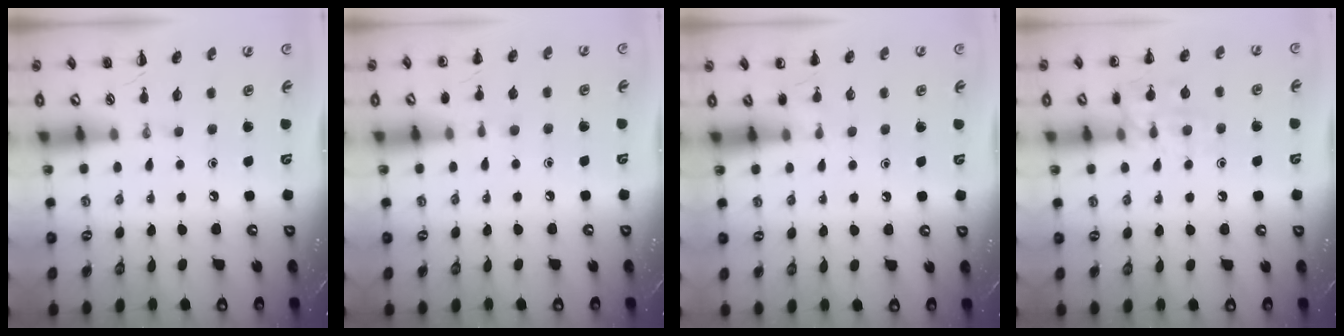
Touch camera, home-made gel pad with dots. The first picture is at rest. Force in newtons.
{"total": 5.0, "press": 4.7, "slide": 1.5}
{"total": 3.2, "press": 3.1, "slide": 1.0}
{"total": 11.6, "press": 11.6, "slide": 0.4}